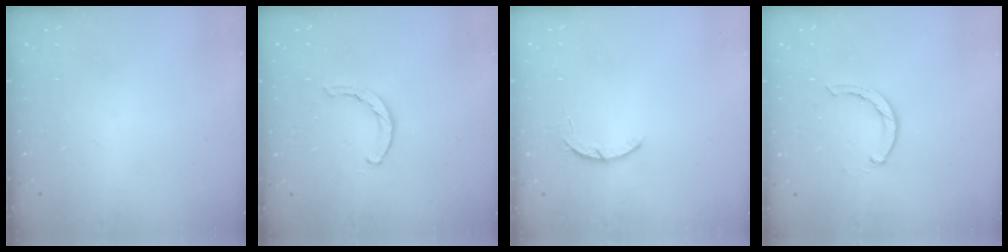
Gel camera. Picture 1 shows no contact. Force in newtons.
{"total": 1.4, "press": 1.3, "slide": 0.3}
{"total": 2.9, "press": 2.8, "slide": 0.5}
{"total": 1.9, "press": 1.9, "slide": 0.3}